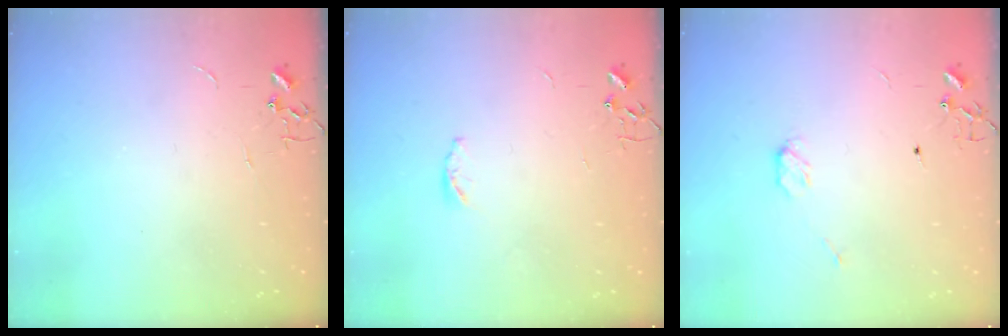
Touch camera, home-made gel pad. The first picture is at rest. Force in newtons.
{"total": 3.8, "press": 3.8, "slide": 0.6}
{"total": 4.0, "press": 4.0, "slide": 0.2}